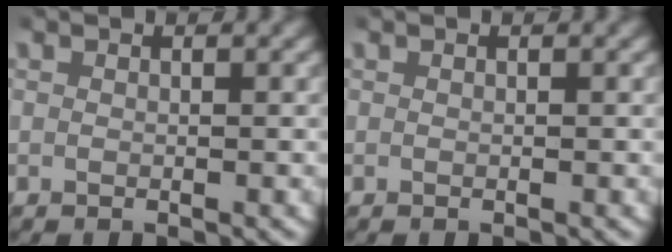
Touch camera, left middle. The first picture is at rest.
{"total": 0.0}